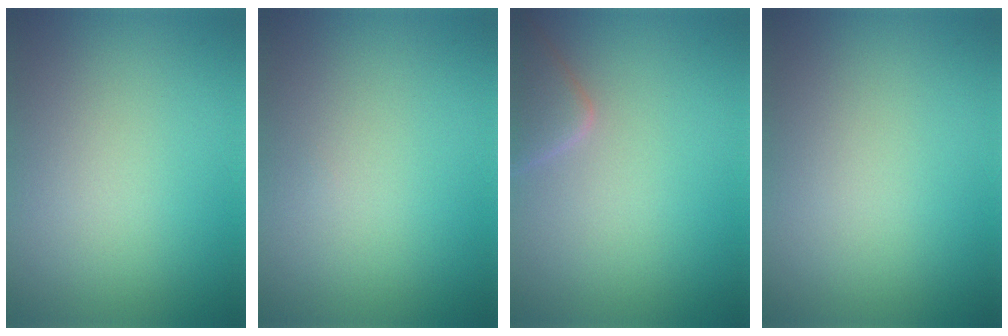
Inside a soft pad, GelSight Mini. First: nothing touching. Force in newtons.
{"total": 0.0}
{"total": 2.7, "press": 2.7, "slide": 0.2}
{"total": 0.0}